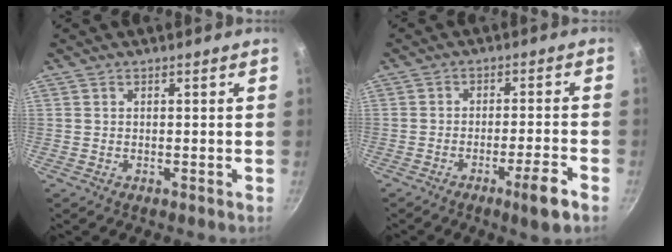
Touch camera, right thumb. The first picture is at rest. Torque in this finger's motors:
{"motor_torque": [4.17, 0.83, 1.63, -1.14, 0.71]}